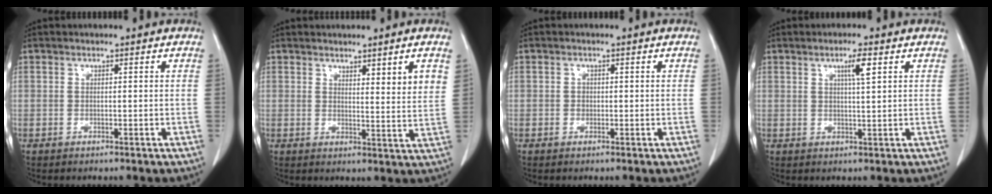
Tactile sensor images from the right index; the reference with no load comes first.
{"total": 4.9, "force": [2.9, 0.3, 3.9], "torque": [-0.052, -0.016, 0.041]}
{"total": 0.7, "force": [-0.1, 0.7, 0.3], "torque": [-0.003, 0.003, -0.002]}
{"total": 3.2, "force": [1.4, 0.0, 2.8], "torque": [-0.050, -0.002, 0.024]}